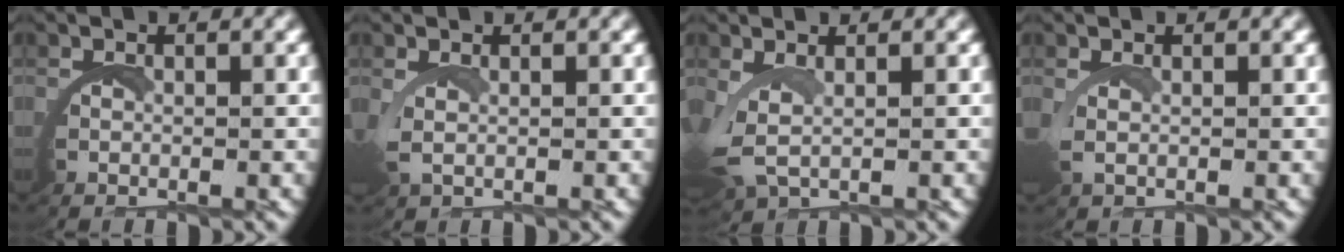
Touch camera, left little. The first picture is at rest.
{"total": 1.4, "force": [1.0, 0.1, 1.0], "torque": [-0.032, -0.006, 0.022]}
{"total": 2.4, "force": [1.1, 1.2, 1.7], "torque": [-0.068, -0.017, 0.028]}
{"total": 1.2, "force": [0.9, -0.1, 0.8], "torque": [-0.023, -0.005, 0.018]}